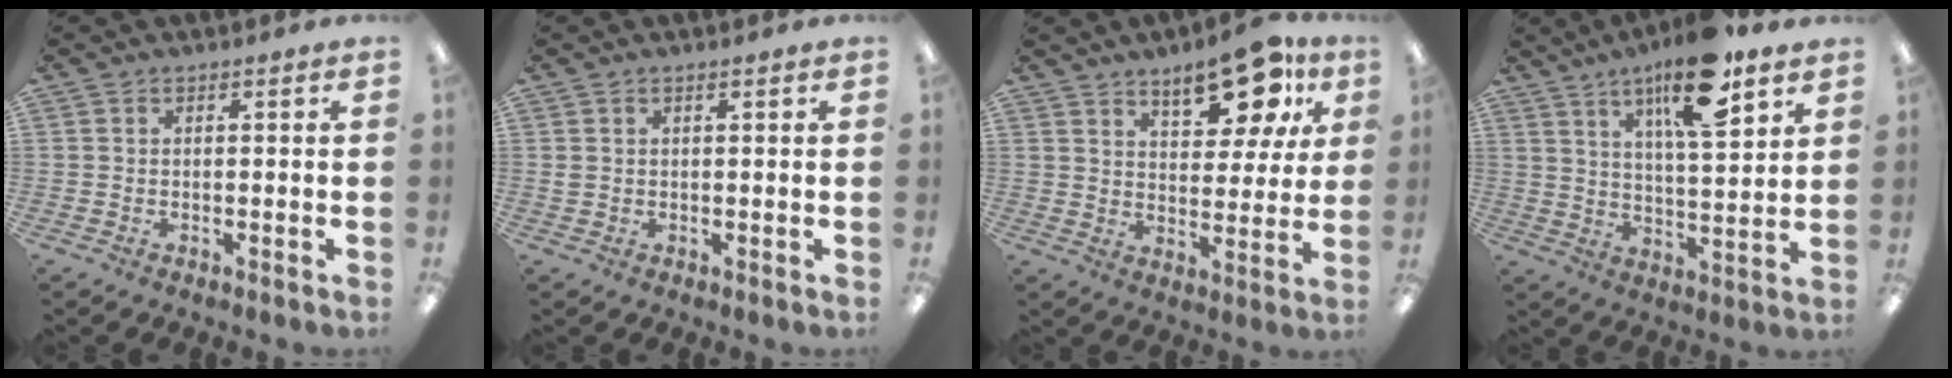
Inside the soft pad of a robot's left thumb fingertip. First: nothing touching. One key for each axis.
{"total": 1.0, "fx": 0.4, "fy": 0.7, "fz": 0.7, "tx": -0.014, "ty": 0.004, "tz": 0.007}
{"total": 14.9, "fx": 9.5, "fy": 6.4, "fz": 9.5, "tx": -0.123, "ty": -0.044, "tz": 0.158}
{"total": 15.7, "fx": 10.3, "fy": 4.3, "fz": 11.0, "tx": -0.172, "ty": -0.048, "tz": 0.164}